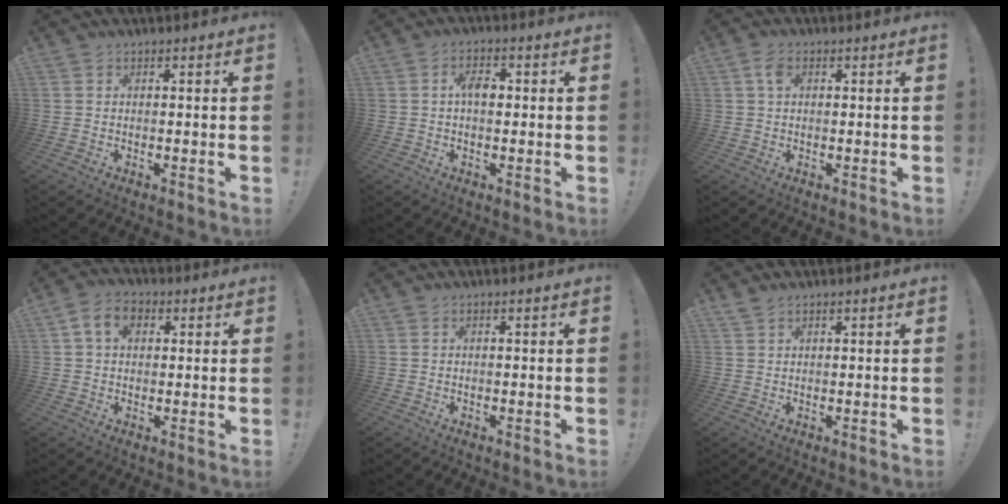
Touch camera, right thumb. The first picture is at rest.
{"total": 4.4, "force": [0.6, 2.5, 3.6], "torque": [-0.054, 0.007, 0.005]}
{"total": 3.3, "force": [1.1, 2.0, 2.5], "torque": [-0.045, 0.004, 0.018]}
{"total": 7.4, "force": [2.3, 5.2, 4.8], "torque": [-0.076, 0.010, 0.045]}
{"total": 0.0}
{"total": 1.5, "force": [1.3, 0.5, 0.6], "torque": [-0.009, -0.004, 0.023]}